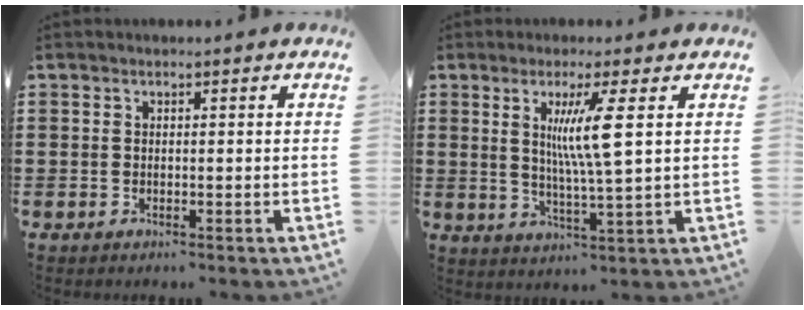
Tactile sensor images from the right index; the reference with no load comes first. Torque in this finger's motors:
{"motor_torque": [0.36, 0.40, 0.32, 0.18]}